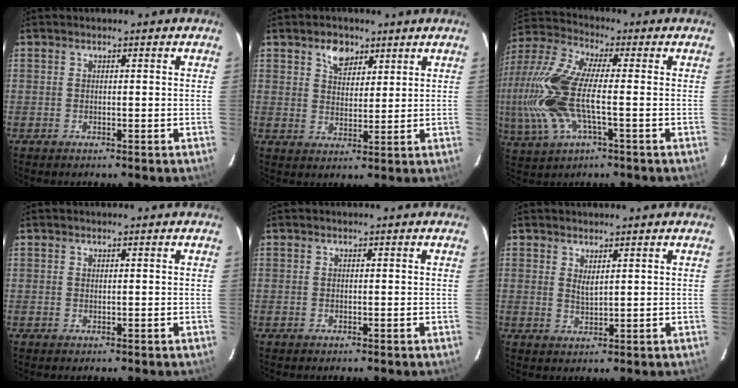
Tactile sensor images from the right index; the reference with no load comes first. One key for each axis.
{"total": 5.2, "fx": 3.2, "fy": 3.4, "fz": 2.4, "tx": -0.028, "ty": 0.005, "tz": 0.057}
{"total": 18.2, "fx": -2.6, "fy": 6.6, "fz": 16.8, "tx": -0.367, "ty": -0.005, "tz": -0.054}
{"total": 0.0}
{"total": 0.0}
{"total": 1.9, "fx": 1.3, "fy": 0.5, "fz": 1.3, "tx": -0.025, "ty": -0.003, "tz": 0.023}